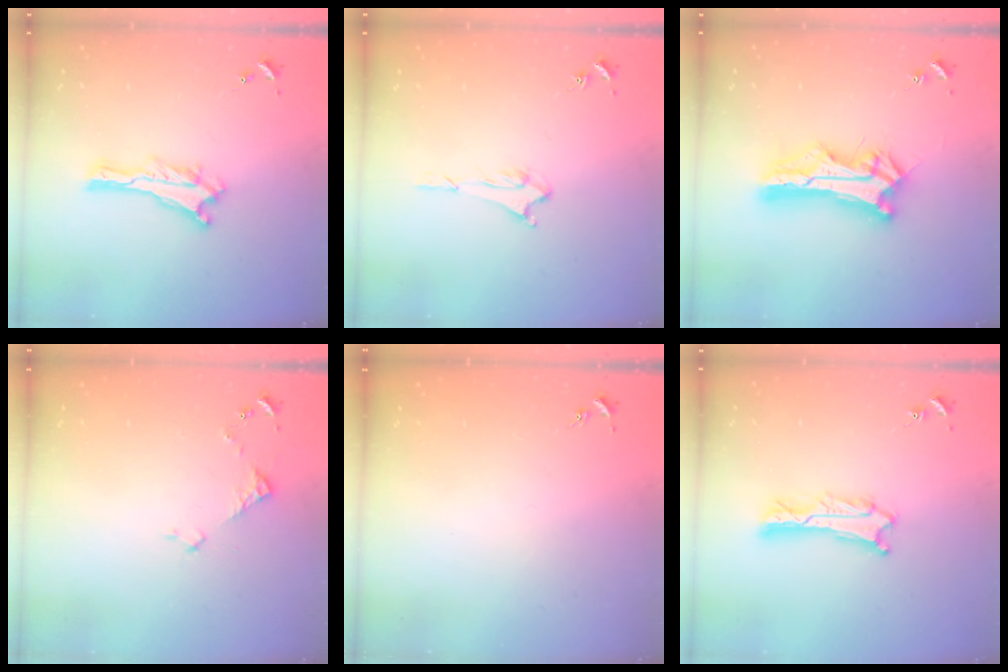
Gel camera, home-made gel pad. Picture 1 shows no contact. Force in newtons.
{"total": 1.5, "press": 1.5, "slide": 0.2}
{"total": 11.6, "press": 11.6, "slide": 1.0}
{"total": 3.5, "press": 3.5, "slide": 0.4}
{"total": 0.0}
{"total": 2.2, "press": 2.2, "slide": 0.2}